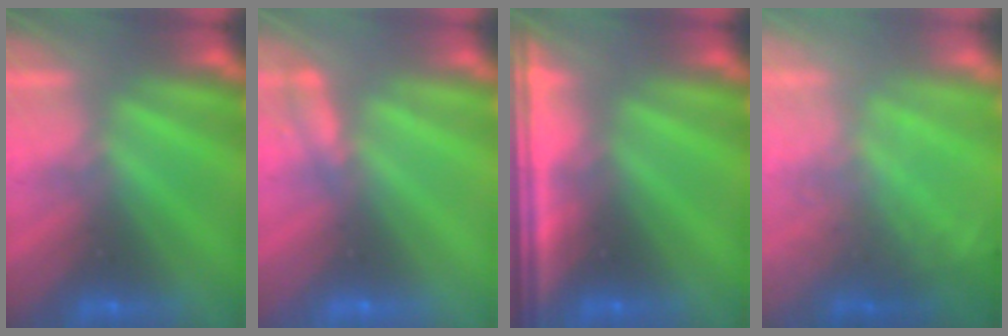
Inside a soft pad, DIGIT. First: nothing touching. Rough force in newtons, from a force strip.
{"total": 2.2}
{"total": 8.3}
{"total": 6.9}